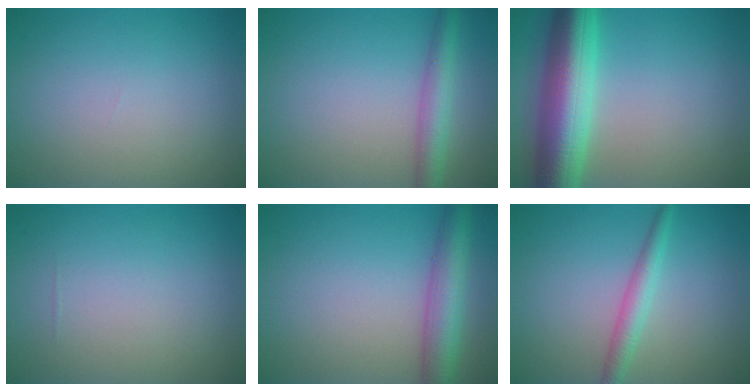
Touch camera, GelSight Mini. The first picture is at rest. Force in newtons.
{"total": 3.5, "press": 3.5, "slide": 0.1}
{"total": 9.8, "press": 9.8, "slide": 0.1}
{"total": 0.0}
{"total": 5.3, "press": 5.3, "slide": 0.2}
{"total": 2.4, "press": 2.4, "slide": 0.0}